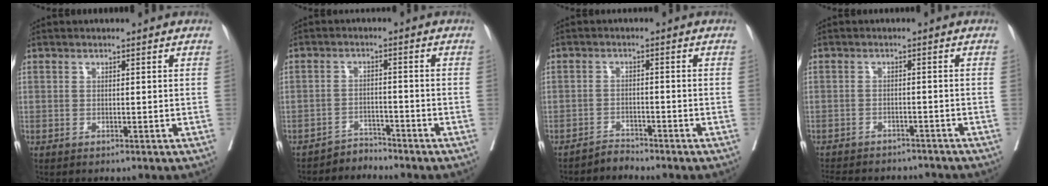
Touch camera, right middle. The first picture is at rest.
{"total": 2.8, "force": [-2.6, 0.0, -1.0], "torque": [0.024, -0.007, -0.044]}
{"total": 2.1, "force": [-2.0, -0.2, -0.6], "torque": [0.015, -0.010, -0.036]}
{"total": 13.5, "force": [-12.1, 4.2, 4.1], "torque": [-0.092, 0.002, -0.156]}